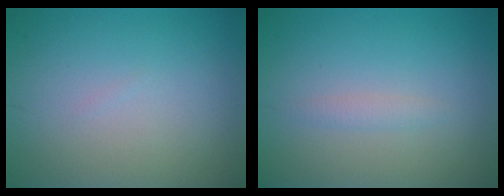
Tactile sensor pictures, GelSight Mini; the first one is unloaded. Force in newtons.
{"total": 0.9, "press": 0.9, "slide": 0.0}